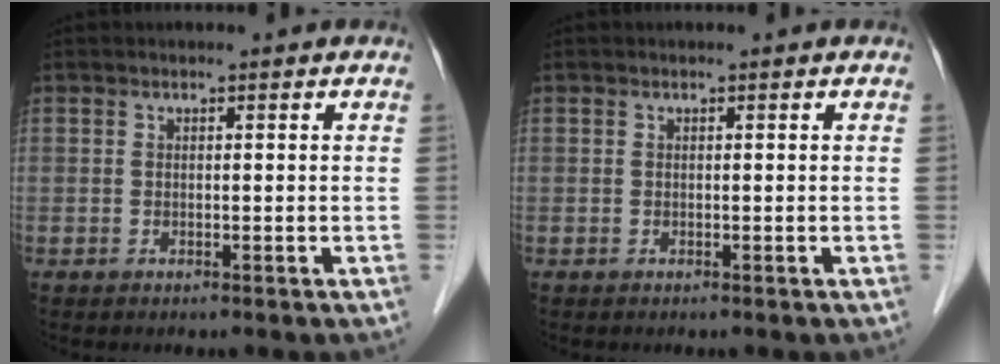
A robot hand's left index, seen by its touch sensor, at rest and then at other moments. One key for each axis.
{"total": 0.0}